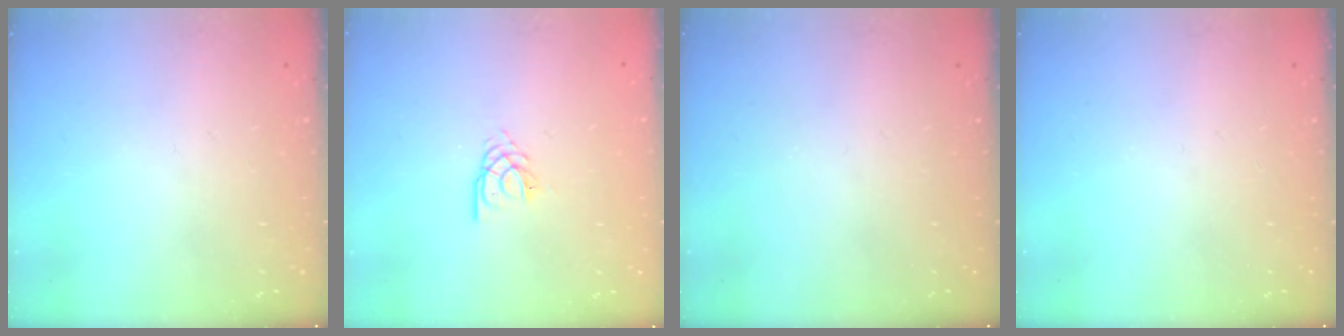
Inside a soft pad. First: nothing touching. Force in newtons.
{"total": 2.1, "press": 2.1, "slide": 0.3}
{"total": 0.0}
{"total": 0.0}